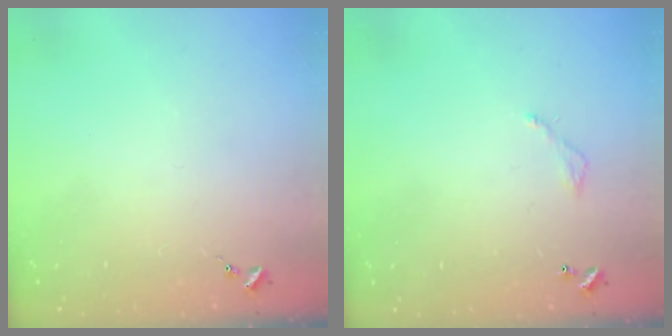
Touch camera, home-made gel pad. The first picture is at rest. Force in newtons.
{"total": 3.8, "press": 3.8, "slide": 0.2}